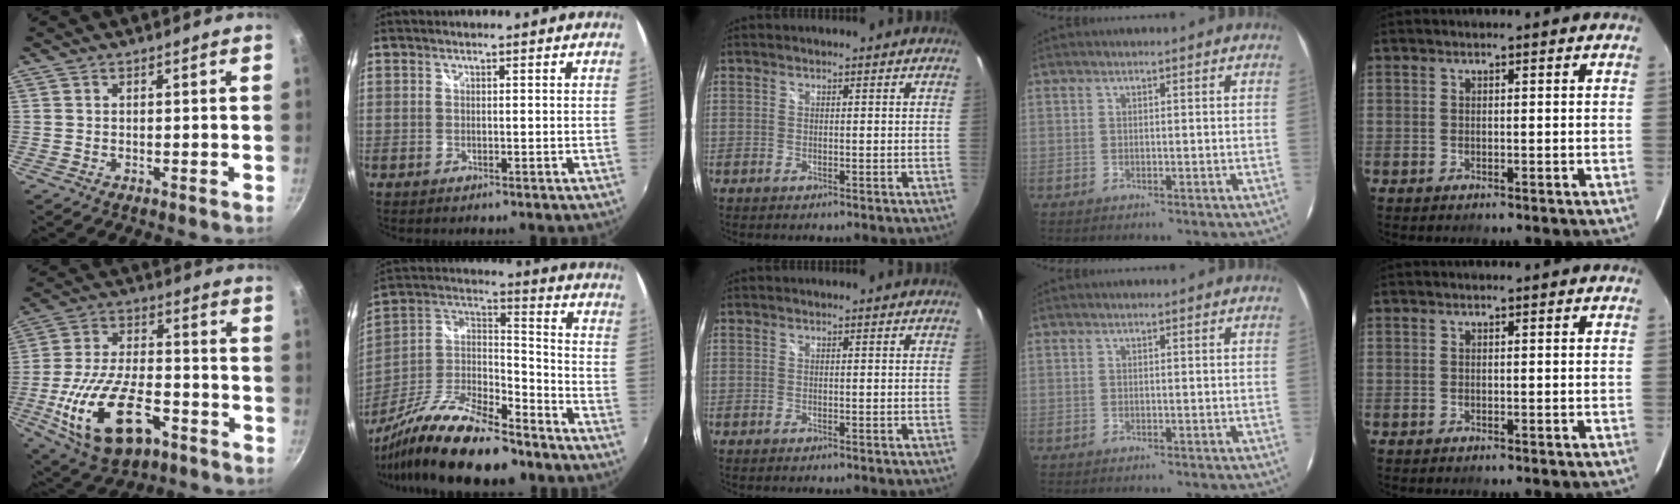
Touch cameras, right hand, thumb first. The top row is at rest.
{"thumb": {"total": 20.0, "force": [-7.9, 10.3, 15.2], "torque": [-0.285, 0.026, -0.136]}, "index": {"total": 22.7, "force": [-16.6, 6.8, 14.0], "torque": [-0.282, -0.018, -0.285]}}